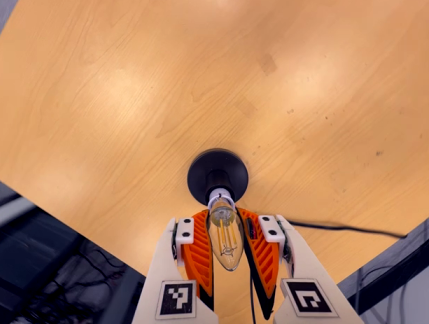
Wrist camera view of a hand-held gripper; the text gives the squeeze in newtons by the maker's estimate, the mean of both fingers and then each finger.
{"total": 18.6, "left": 17.0, "right": 20.3}